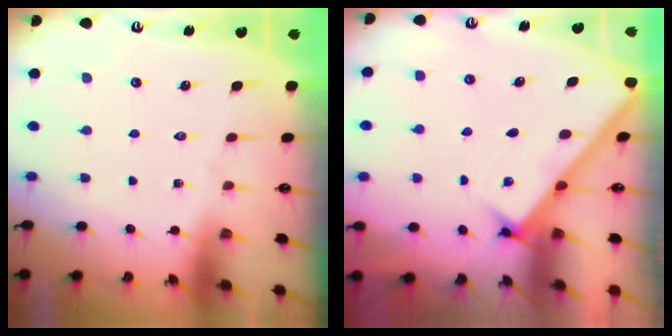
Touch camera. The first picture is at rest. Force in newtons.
{"total": 2.8, "press": 2.7, "slide": 0.3}